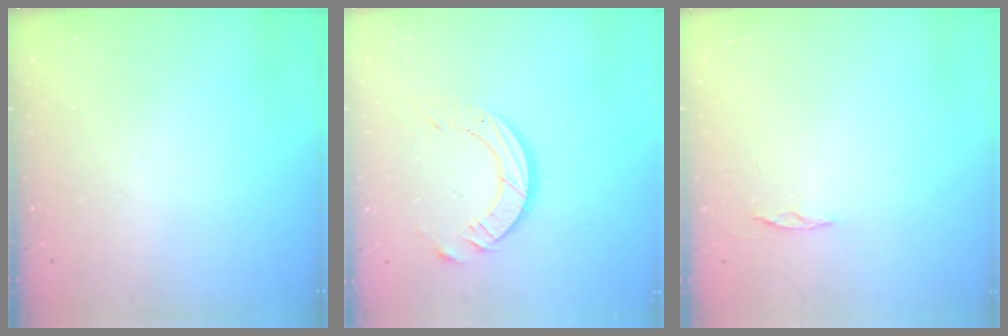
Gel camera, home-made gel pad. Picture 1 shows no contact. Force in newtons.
{"total": 10.4, "press": 10.3, "slide": 0.9}
{"total": 3.1, "press": 3.1, "slide": 0.3}